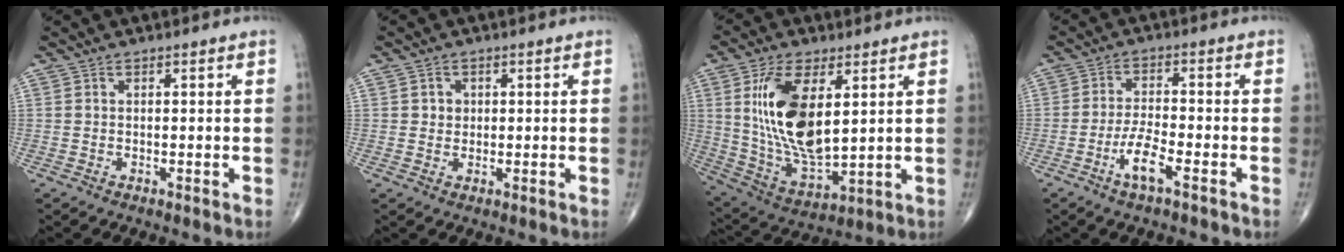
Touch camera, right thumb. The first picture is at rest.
{"total": 2.1, "force": [0.4, 1.9, 0.7], "torque": [-0.001, 0.000, 0.006]}
{"total": 17.4, "force": [4.4, 8.1, 14.8], "torque": [-0.278, -0.024, 0.096]}
{"total": 5.8, "force": [-3.1, 1.3, 4.7], "torque": [-0.100, 0.018, -0.058]}